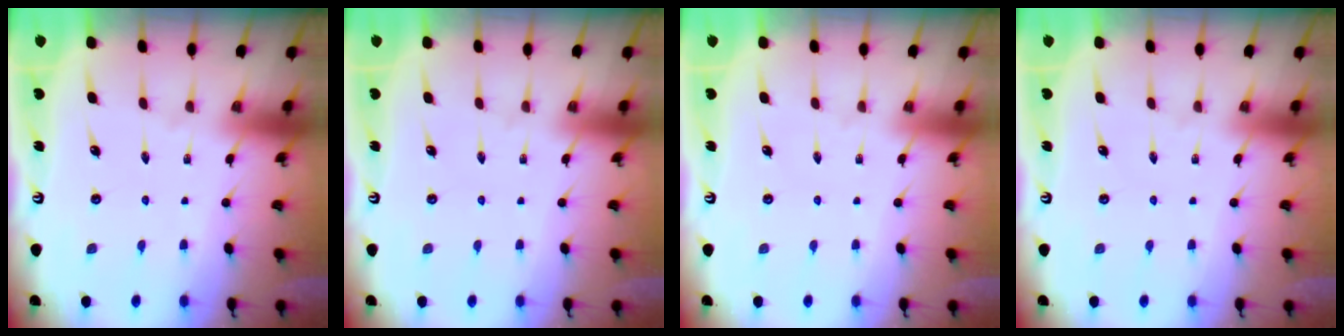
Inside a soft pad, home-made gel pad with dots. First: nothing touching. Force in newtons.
{"total": 0.0}
{"total": 0.0}
{"total": 0.0}